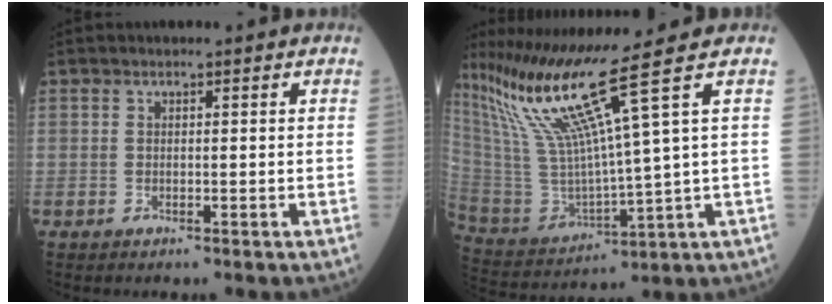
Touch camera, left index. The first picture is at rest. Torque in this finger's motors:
{"motor_torque": [0.13, -0.70, 0.67, 0.21]}